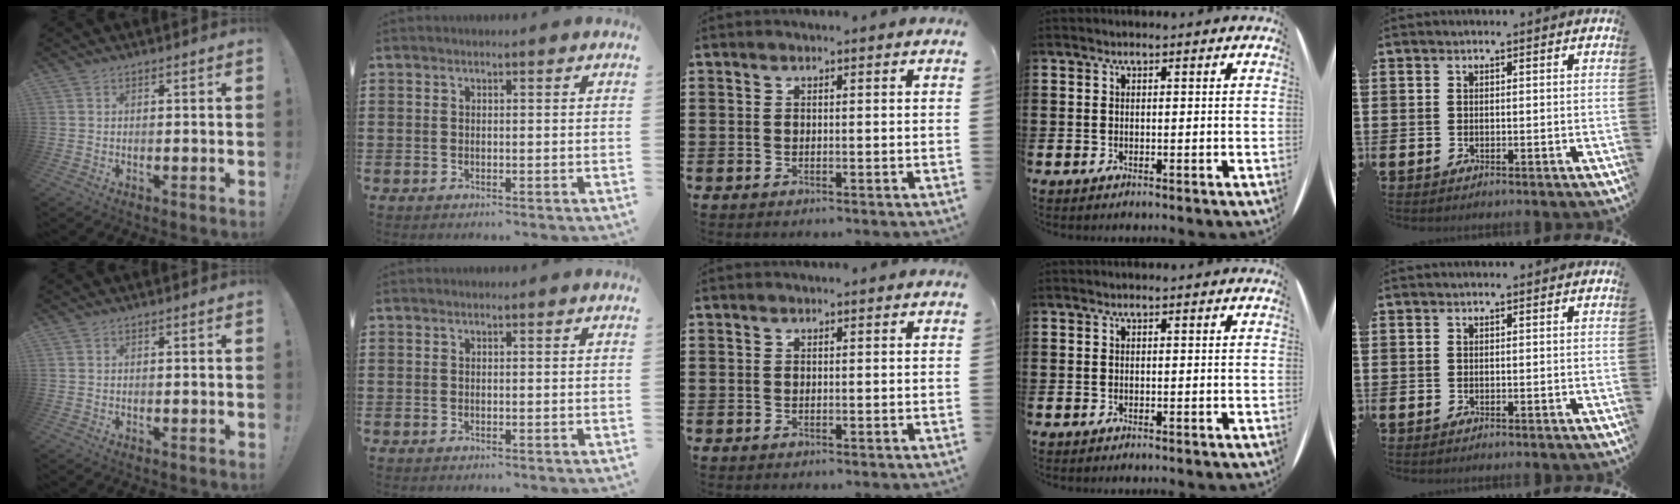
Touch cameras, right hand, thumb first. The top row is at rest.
{}